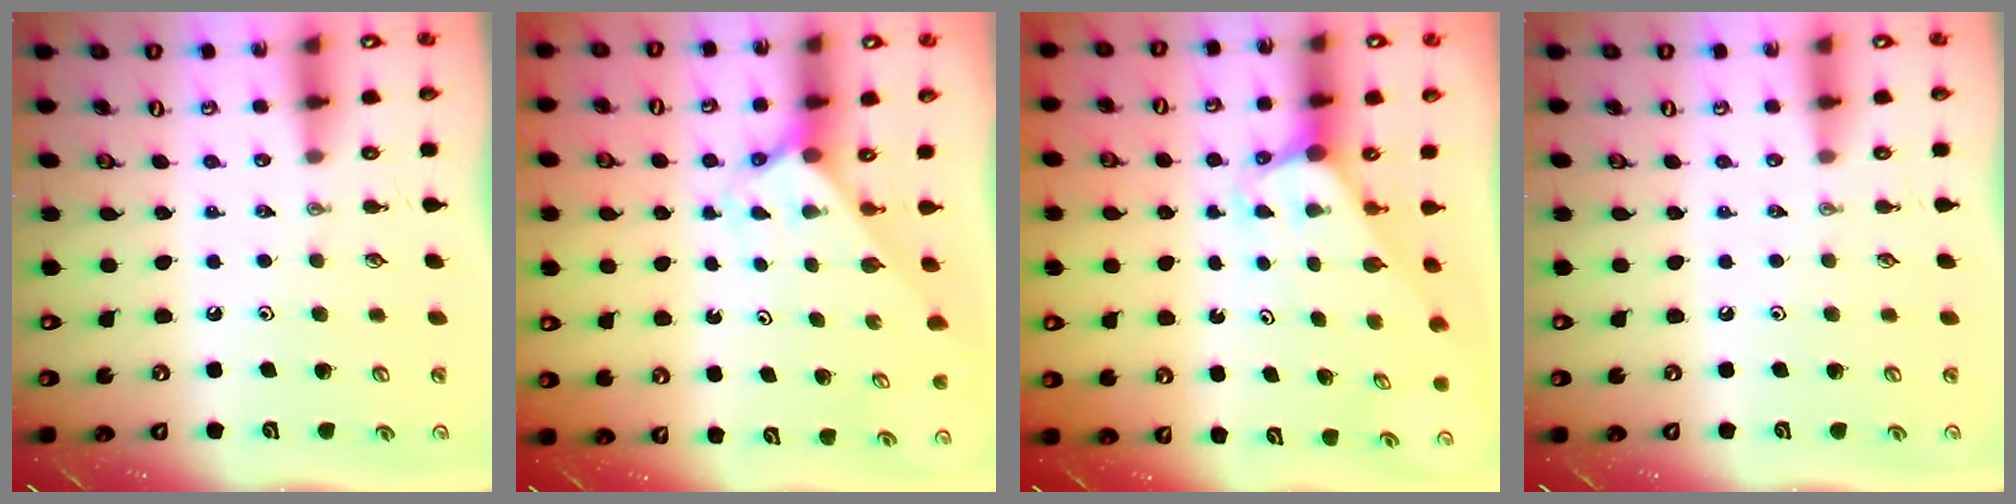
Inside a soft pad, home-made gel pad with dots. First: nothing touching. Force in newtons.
{"total": 2.1, "press": 2.1, "slide": 0.1}
{"total": 3.0, "press": 3.0, "slide": 0.2}
{"total": 0.0}